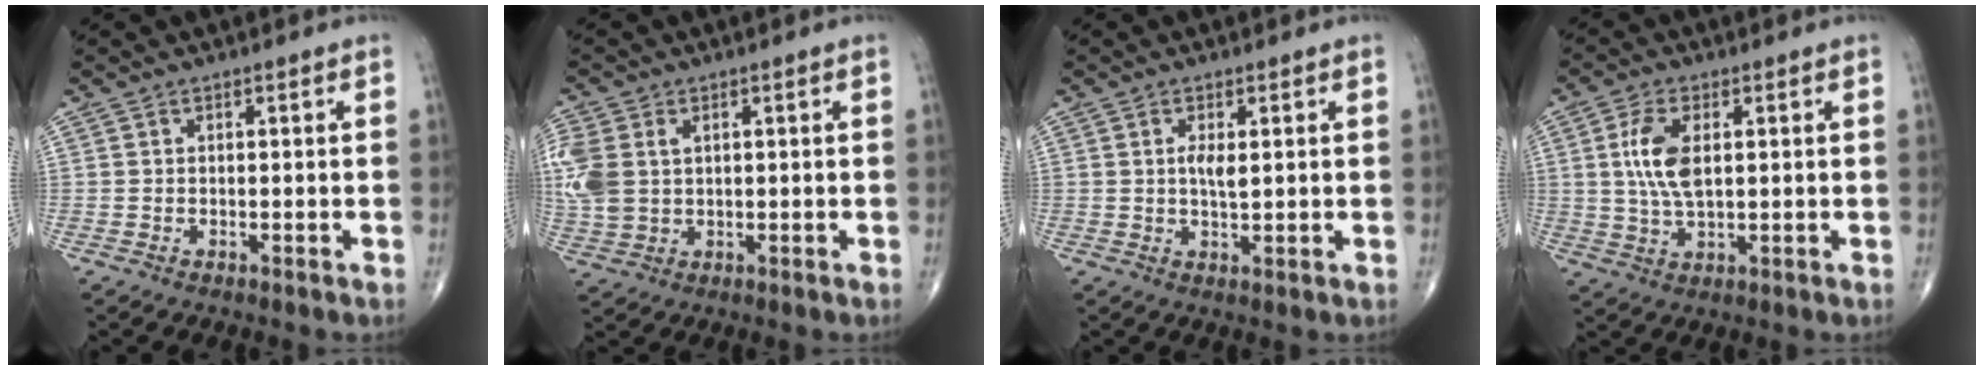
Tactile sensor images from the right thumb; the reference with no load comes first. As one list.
[{"total": 11.5, "force": [2.1, 8.4, 7.5], "torque": [-0.207, 0.005, 0.047]}, {"total": 2.8, "force": [0.6, 0.9, 2.6], "torque": [-0.048, -0.006, 0.012]}, {"total": 7.8, "force": [1.4, 3.8, 6.6], "torque": [-0.138, -0.006, 0.028]}]